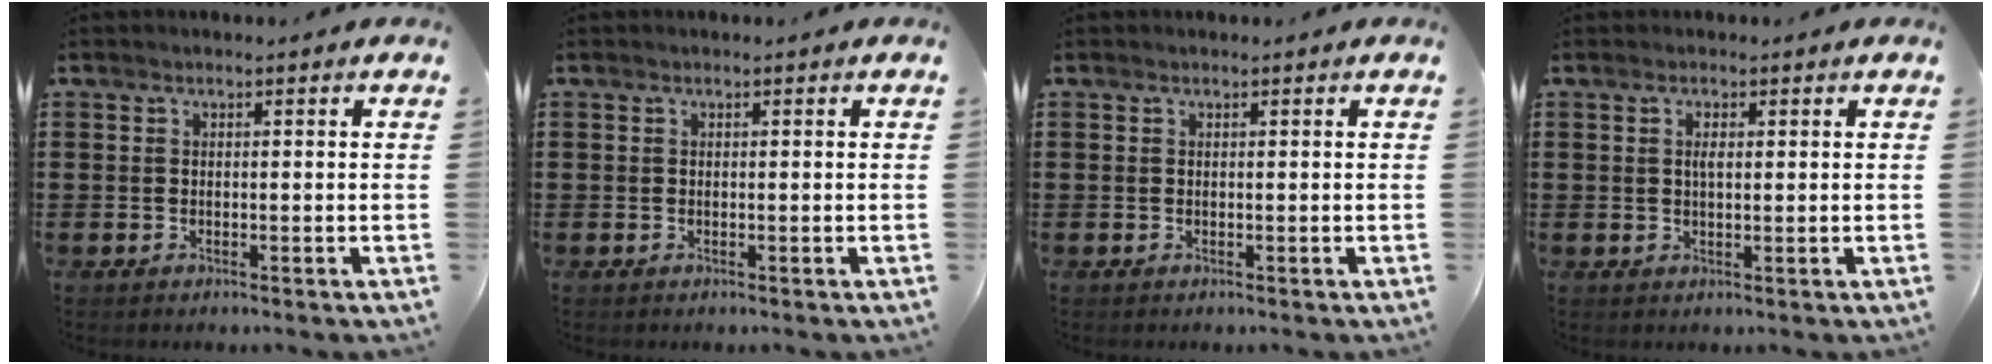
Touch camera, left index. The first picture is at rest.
{"total": 0.0}
{"total": 0.0}
{"total": 1.7, "force": [0.5, 0.5, 1.5], "torque": [-0.032, 0.002, 0.008]}